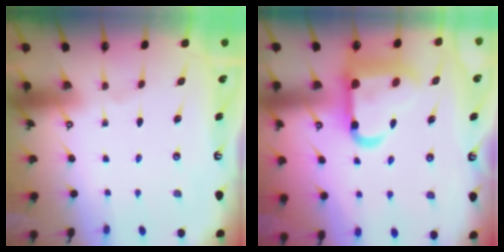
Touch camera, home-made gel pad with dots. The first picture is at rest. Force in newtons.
{"total": 15.1, "press": 15.0, "slide": 1.9}